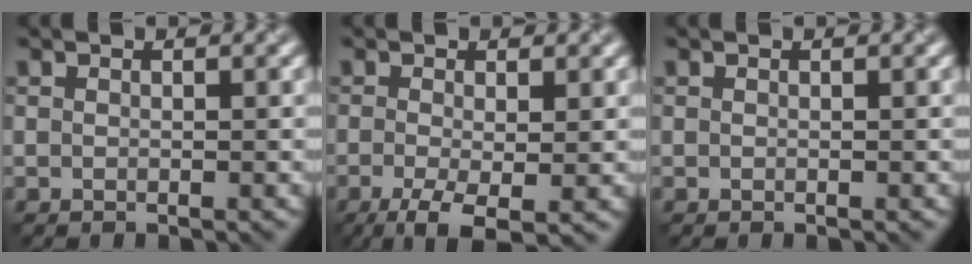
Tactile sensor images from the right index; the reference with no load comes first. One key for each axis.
{"total": 4.5, "fx": -1.6, "fy": 1.4, "fz": 3.9, "tx": -0.080, "ty": -0.008, "tz": -0.032}
{"total": 0.0}